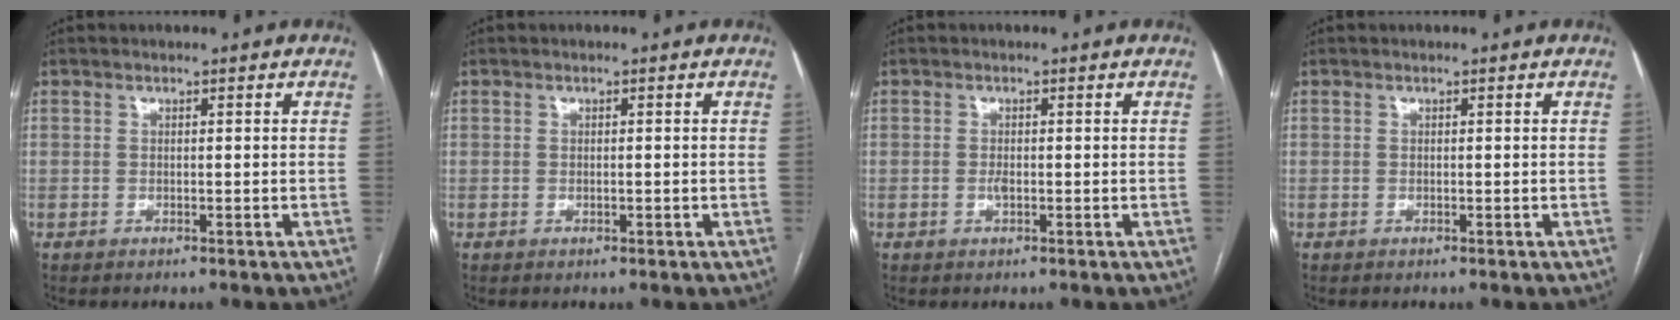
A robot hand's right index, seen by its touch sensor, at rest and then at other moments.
{"total": 0.6, "force": [-0.1, 0.2, 0.5], "torque": [-0.009, -0.001, 0.000]}
{"total": 1.1, "force": [-0.3, 0.5, 1.0], "torque": [-0.023, -0.001, -0.004]}
{"total": 0.0}